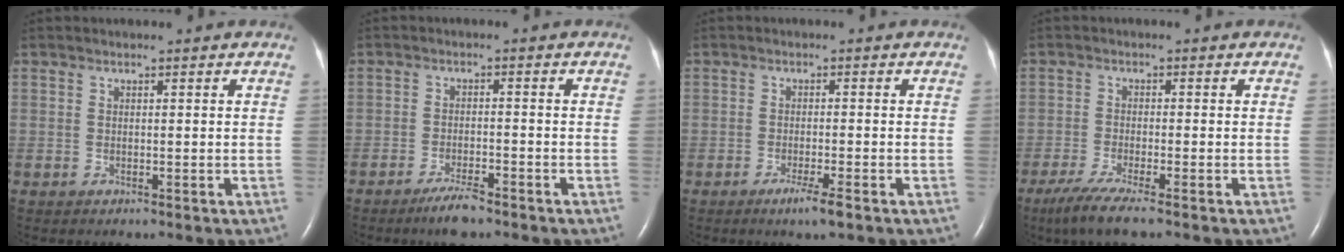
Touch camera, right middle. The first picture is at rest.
{"total": 4.1, "force": [-3.2, 0.6, 2.5], "torque": [-0.054, -0.005, -0.058]}
{"total": 3.3, "force": [-2.0, -0.7, 2.5], "torque": [-0.050, -0.010, -0.035]}
{"total": 5.9, "force": [-4.1, 0.1, 4.2], "torque": [-0.080, -0.017, -0.075]}